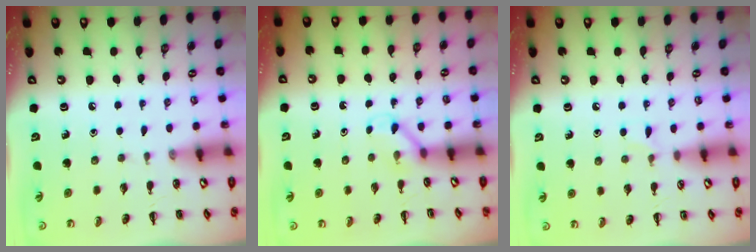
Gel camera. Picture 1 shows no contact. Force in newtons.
{"total": 3.5, "press": 3.4, "slide": 1.0}
{"total": 5.2, "press": 4.8, "slide": 1.9}